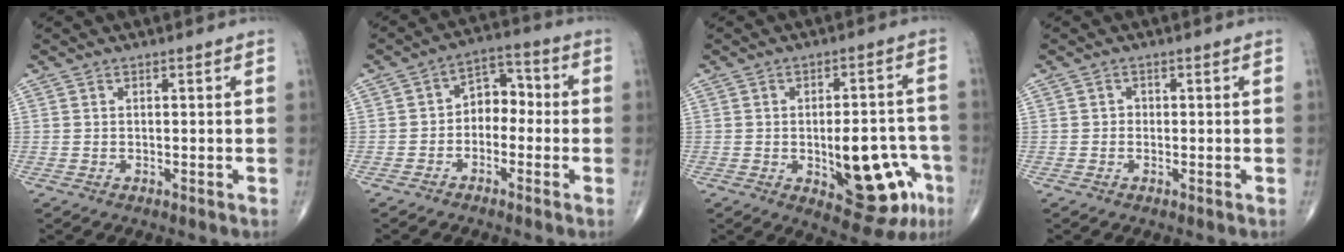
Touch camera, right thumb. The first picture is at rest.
{"total": 6.6, "force": [-1.2, 4.8, 4.3], "torque": [-0.037, 0.038, -0.038]}
{"total": 15.7, "force": [-4.8, 7.1, 13.1], "torque": [-0.139, 0.028, -0.048]}
{"total": 0.8, "force": [-0.2, 0.8, 0.3], "torque": [0.005, 0.004, -0.008]}